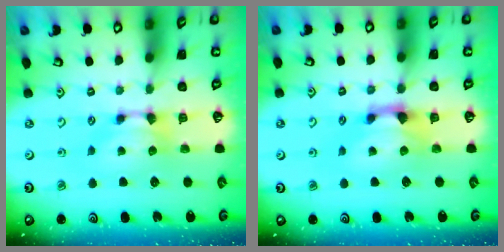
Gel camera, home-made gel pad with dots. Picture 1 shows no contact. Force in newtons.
{"total": 2.3, "press": 1.8, "slide": 1.4}